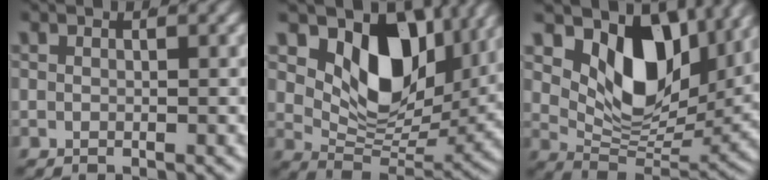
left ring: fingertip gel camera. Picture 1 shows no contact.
{"total": 12.0, "force": [4.0, 7.8, 8.2], "torque": [-0.135, -0.014, 0.066]}
{"total": 11.7, "force": [4.2, 7.2, 8.2], "torque": [-0.143, -0.012, 0.070]}